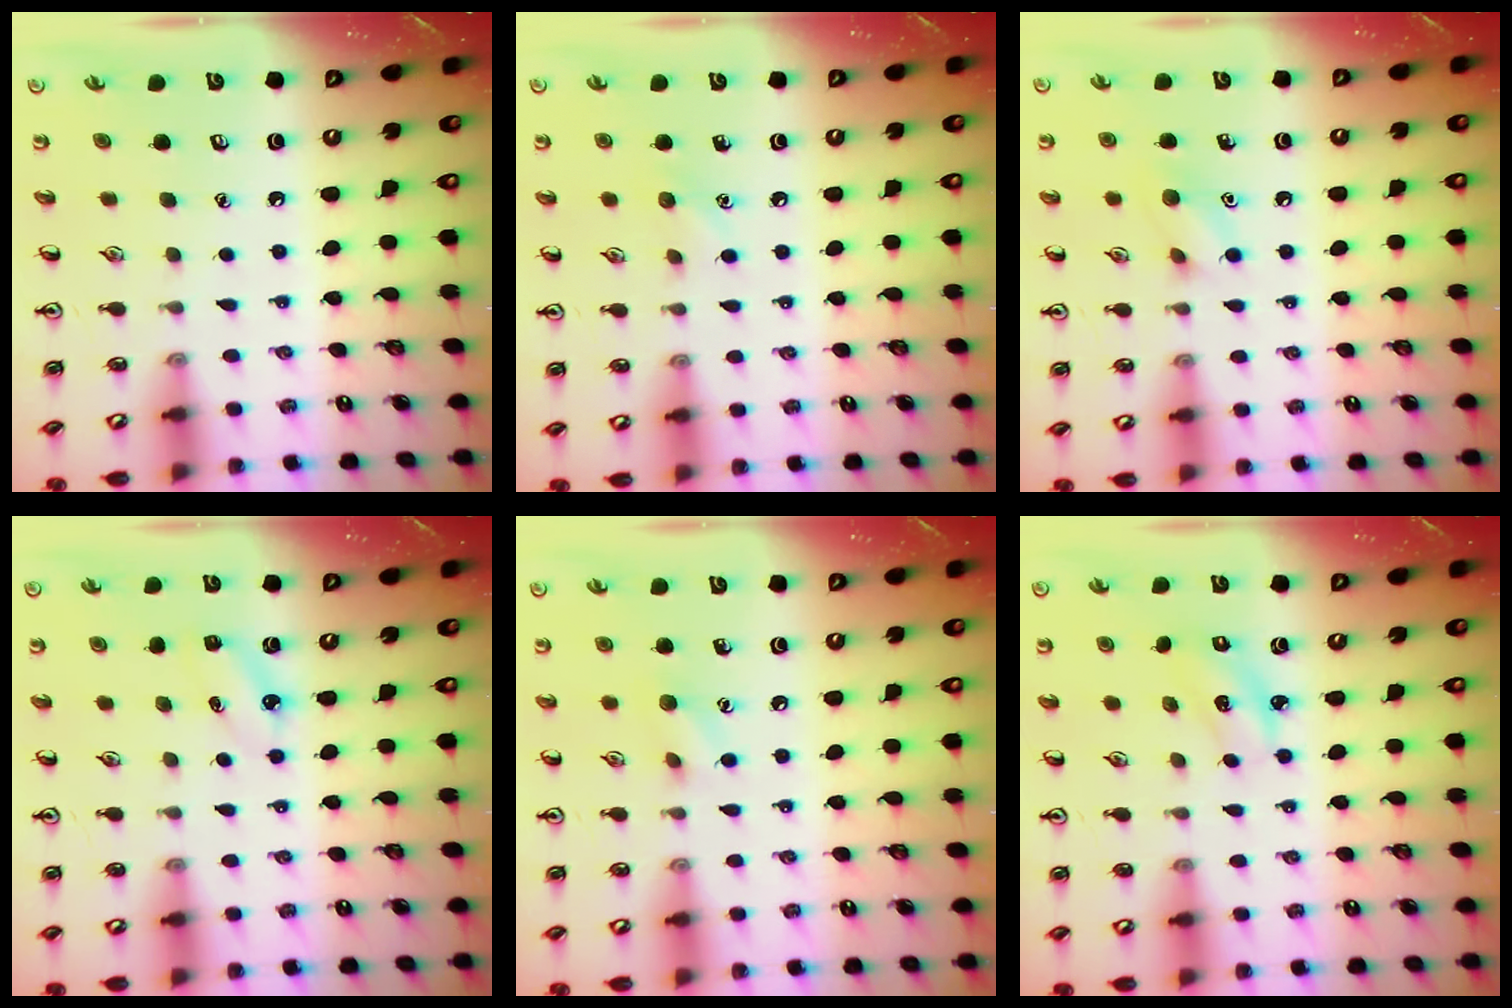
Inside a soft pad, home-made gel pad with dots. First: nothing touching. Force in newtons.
{"total": 5.7, "press": 5.4, "slide": 1.8}
{"total": 7.3, "press": 7.1, "slide": 1.4}
{"total": 5.0, "press": 4.8, "slide": 1.6}
{"total": 6.2, "press": 6.0, "slide": 1.5}
{"total": 2.2, "press": 2.1, "slide": 0.5}